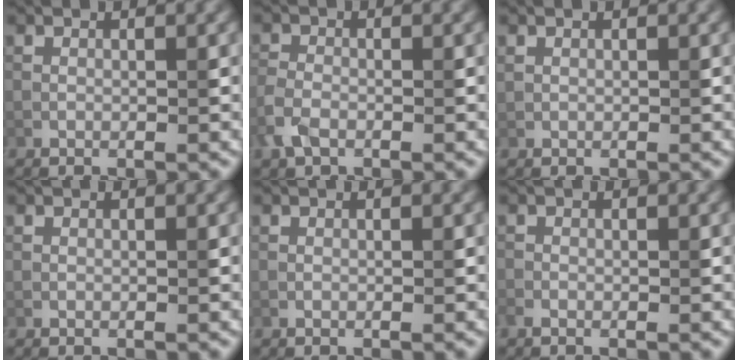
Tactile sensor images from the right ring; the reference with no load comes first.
{"total": 3.1, "force": [-1.7, 1.8, 1.9], "torque": [-0.052, 0.000, -0.036]}
{"total": 0.6, "force": [0.5, 0.4, 0.1], "torque": [-0.007, -0.002, 0.014]}
{"total": 0.0}
{"total": 0.0}
{"total": 1.3, "force": [-0.6, 0.6, 0.9], "torque": [-0.022, -0.001, -0.014]}